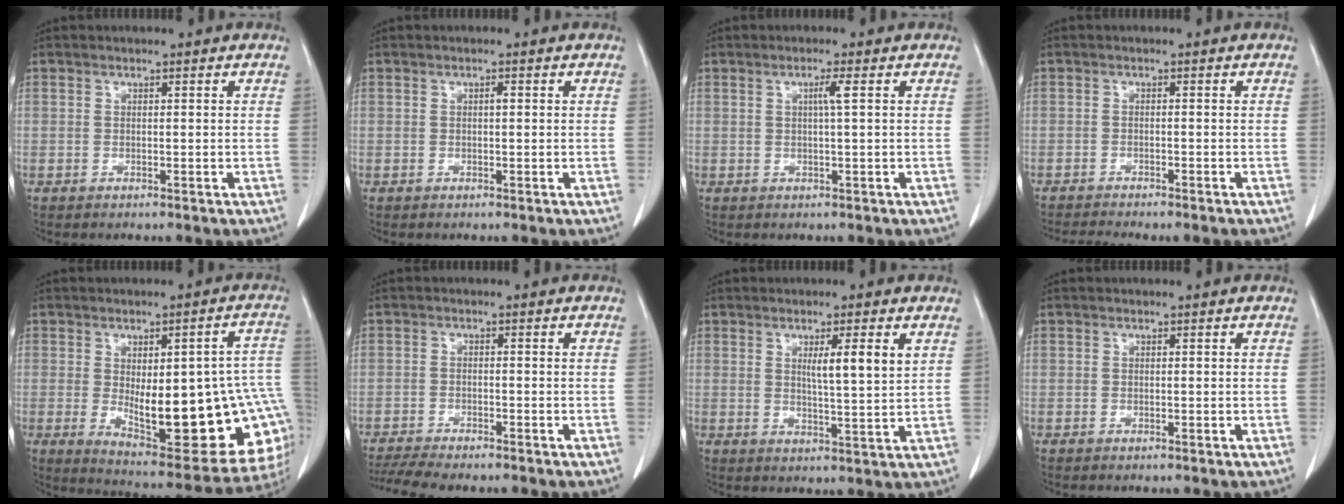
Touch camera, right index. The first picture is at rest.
{"total": 0.6, "force": [0.1, 0.1, 0.6], "torque": [-0.011, 0.001, 0.000]}
{"total": 1.9, "force": [0.4, -0.4, 1.8], "torque": [-0.034, 0.000, 0.006]}
{"total": 5.1, "force": [-4.7, 0.2, 2.1], "torque": [-0.024, -0.004, -0.066]}
{"total": 23.7, "force": [-3.1, 7.7, 22.2], "torque": [-0.218, 0.012, -0.013]}
{"total": 6.7, "force": [-6.0, 0.4, 3.0], "torque": [-0.044, -0.011, -0.097]}
{"total": 5.5, "force": [2.1, 0.0, 5.0], "torque": [-0.079, -0.005, 0.032]}
{"total": 0.0}